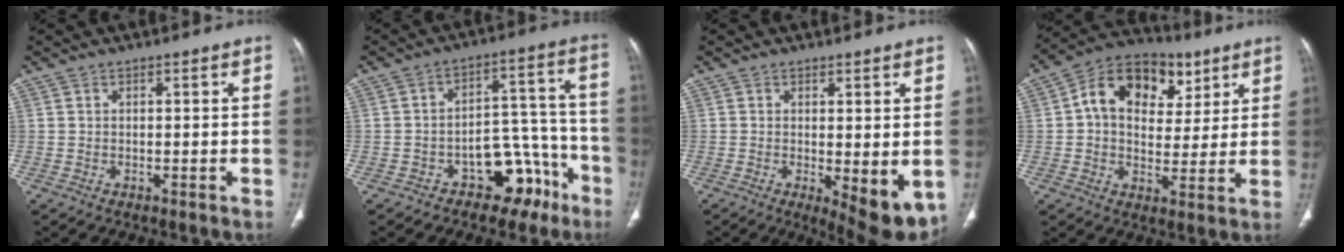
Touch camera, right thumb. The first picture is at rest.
{"total": 12.0, "force": [-7.1, 7.1, 6.6], "torque": [-0.041, 0.090, -0.098]}
{"total": 8.4, "force": [-1.4, 3.0, 7.7], "torque": [-0.103, -0.025, -0.013]}
{"total": 15.9, "force": [5.7, 11.4, 9.6], "torque": [-0.113, 0.008, 0.085]}